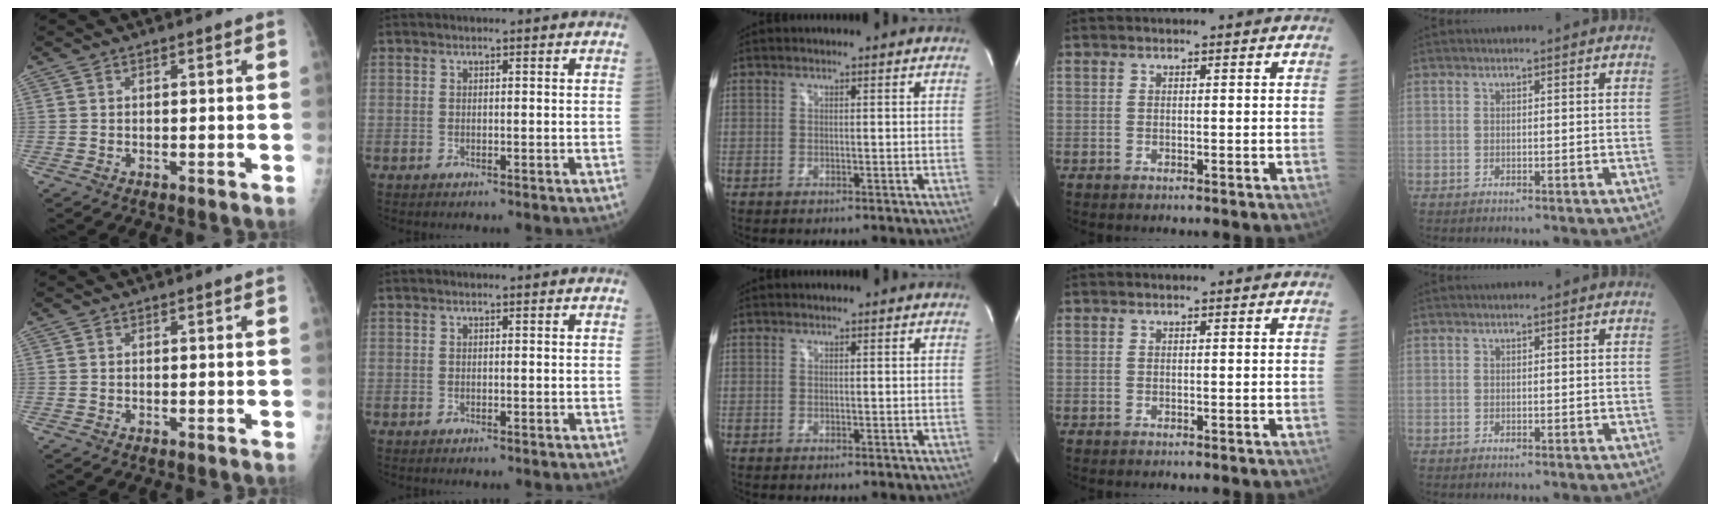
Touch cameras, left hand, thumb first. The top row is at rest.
{}